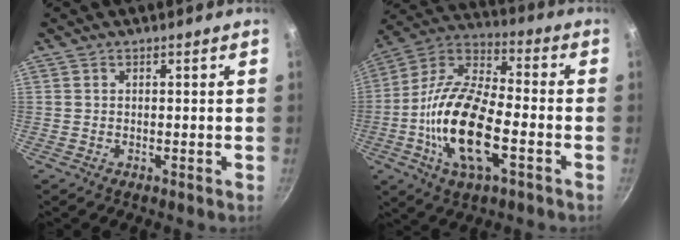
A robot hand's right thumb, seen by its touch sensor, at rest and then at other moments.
{"total": 19.6, "force": [-5.2, 8.6, 16.8], "torque": [-0.320, 0.029, -0.117]}